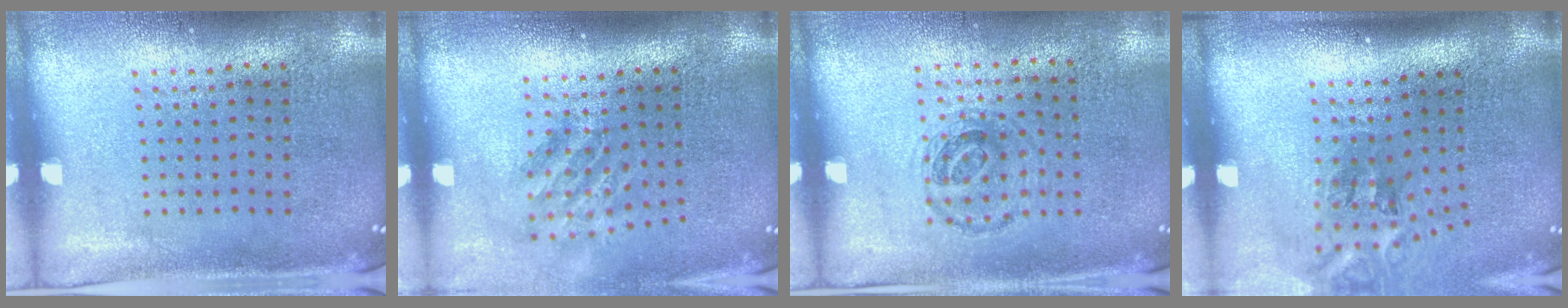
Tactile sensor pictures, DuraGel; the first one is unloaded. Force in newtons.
{"total": 1.7, "press": 1.2, "slide": 1.2}
{"total": 1.0, "press": 0.8, "slide": 0.5}
{"total": 2.2, "press": 1.3, "slide": 1.8}